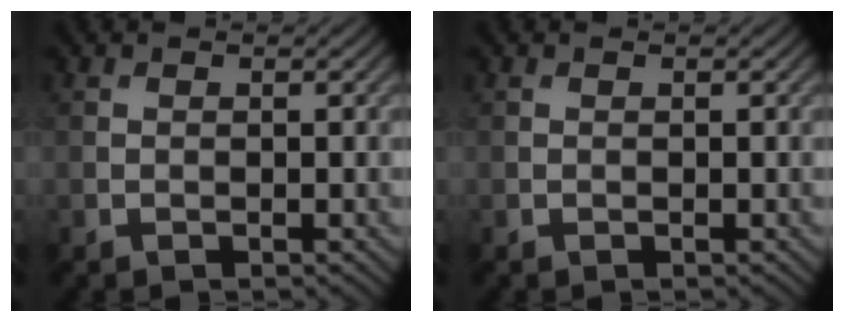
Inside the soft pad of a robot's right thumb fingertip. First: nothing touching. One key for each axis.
{"total": 0.0}